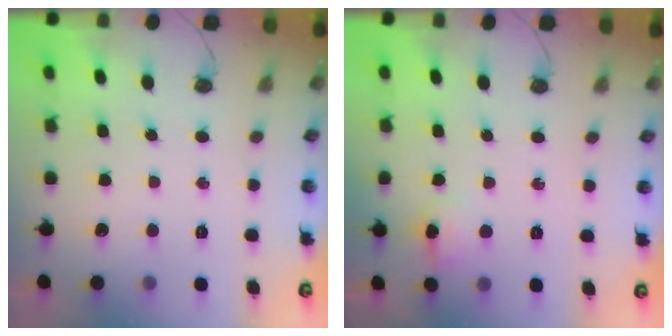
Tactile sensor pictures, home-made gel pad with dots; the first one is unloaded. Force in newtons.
{"total": 9.1, "press": 5.0, "slide": 7.6}